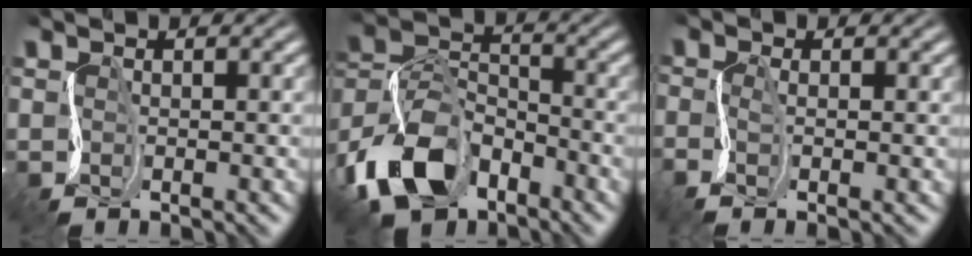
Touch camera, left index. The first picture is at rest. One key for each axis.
{"total": 9.8, "fx": -6.2, "fy": 5.5, "fz": 5.2, "tx": -0.107, "ty": 0.002, "tz": -0.139}
{"total": 1.4, "fx": -0.3, "fy": 0.1, "fz": 1.4, "tx": -0.031, "ty": 0.000, "tz": -0.012}